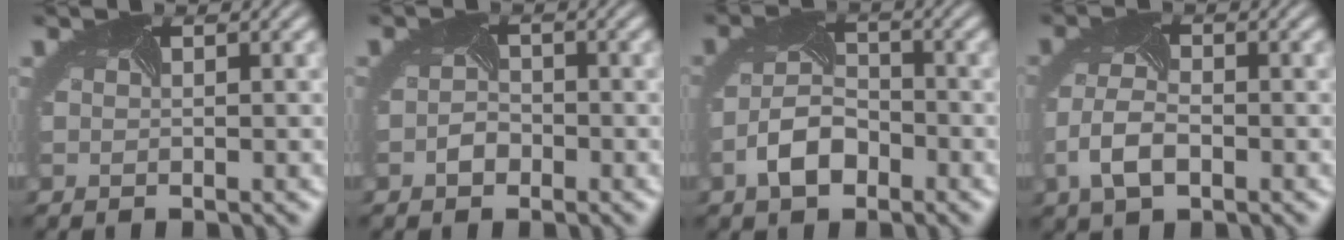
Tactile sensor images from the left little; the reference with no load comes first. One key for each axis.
{"total": 1.4, "fx": -0.8, "fy": 1.0, "fz": 0.5, "tx": -0.014, "ty": -0.002, "tz": -0.018}
{"total": 3.9, "fx": -2.0, "fy": 2.3, "fz": 2.5, "tx": -0.055, "ty": -0.002, "tz": -0.041}
{"total": 3.8, "fx": -1.4, "fy": 2.1, "fz": 2.8, "tx": -0.068, "ty": -0.006, "tz": -0.030}